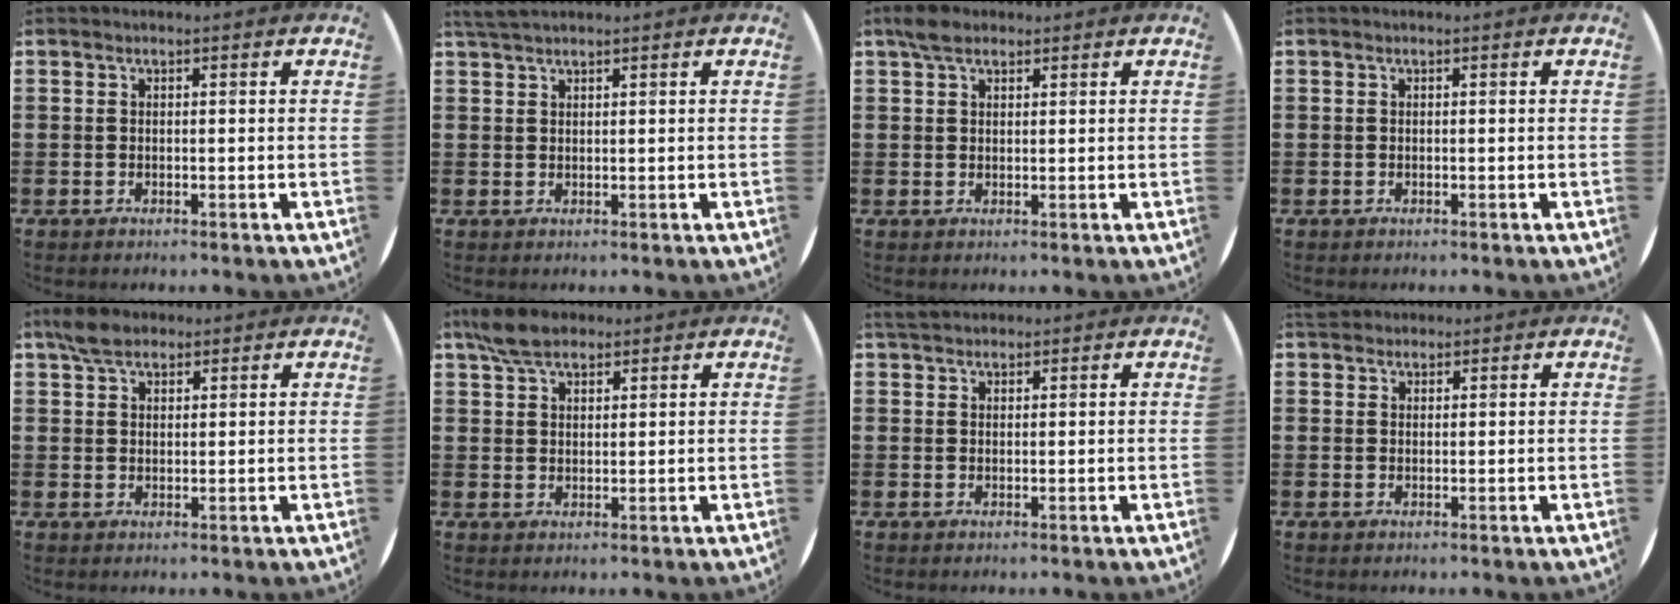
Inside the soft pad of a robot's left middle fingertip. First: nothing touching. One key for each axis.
{"total": 2.0, "fx": 1.8, "fy": 0.2, "fz": 0.8, "tx": -0.019, "ty": 0.003, "tz": 0.034}
{"total": 2.8, "fx": 2.2, "fy": 1.2, "fz": 1.3, "tx": -0.020, "ty": 0.005, "tz": 0.038}
{"total": 0.0}
{"total": 3.8, "fx": 3.0, "fy": 1.6, "fz": 1.5, "tx": -0.028, "ty": 0.006, "tz": 0.055}
{"total": 5.4, "fx": 4.3, "fy": 2.2, "fz": 2.2, "tx": -0.047, "ty": -0.001, "tz": 0.081}
{"total": 2.1, "fx": 1.9, "fy": 0.7, "fz": 0.5, "tx": -0.006, "ty": 0.003, "tz": 0.036}
{"total": 2.0, "fx": 1.8, "fy": 0.8, "fz": 0.3, "tx": -0.001, "ty": 0.003, "tz": 0.035}